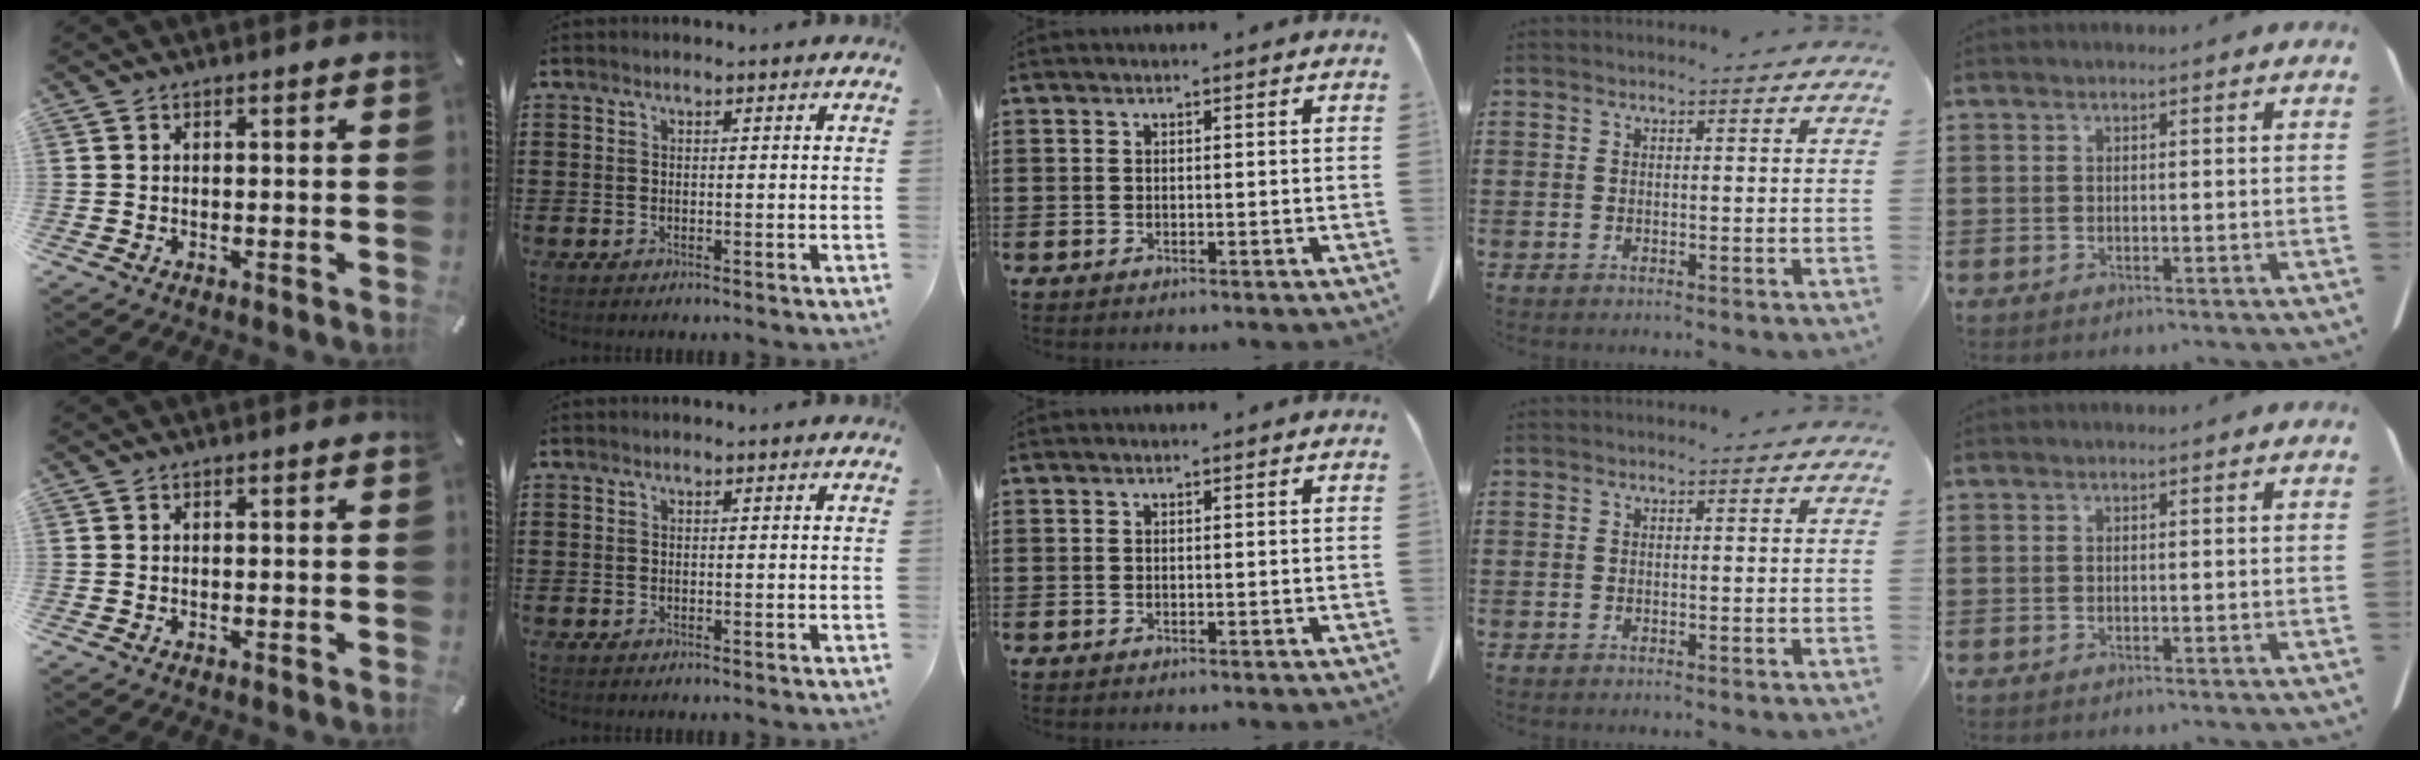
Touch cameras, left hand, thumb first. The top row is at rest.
{}